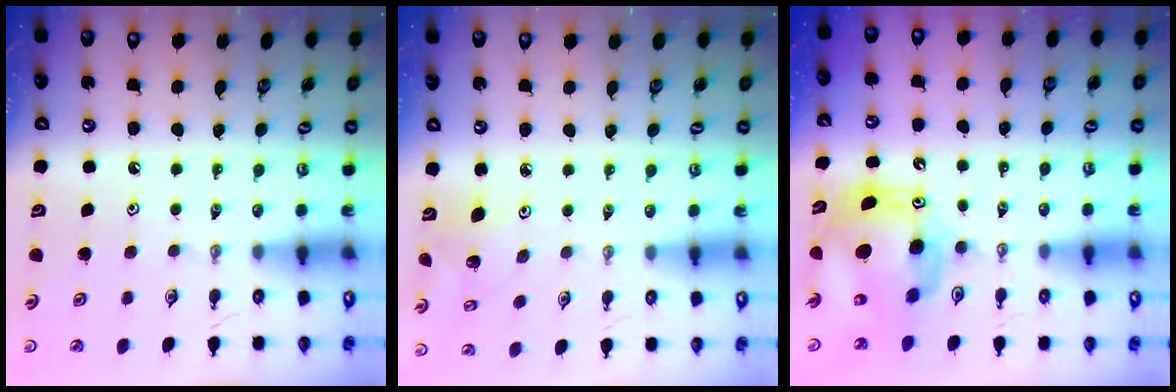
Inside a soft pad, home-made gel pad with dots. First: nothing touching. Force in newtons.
{"total": 3.7, "press": 3.3, "slide": 1.6}
{"total": 14.2, "press": 14.2, "slide": 1.5}